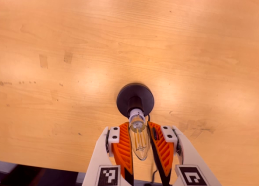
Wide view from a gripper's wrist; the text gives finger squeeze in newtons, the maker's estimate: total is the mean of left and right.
{"total": 11.1, "left": 11.1, "right": 11.1}